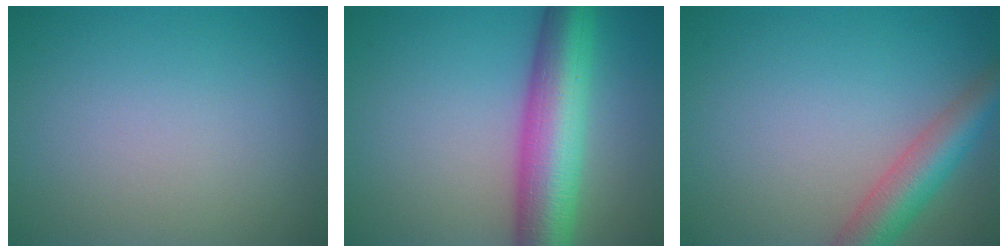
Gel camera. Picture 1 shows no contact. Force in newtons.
{"total": 9.4, "press": 9.4, "slide": 0.4}
{"total": 4.9, "press": 4.9, "slide": 0.2}